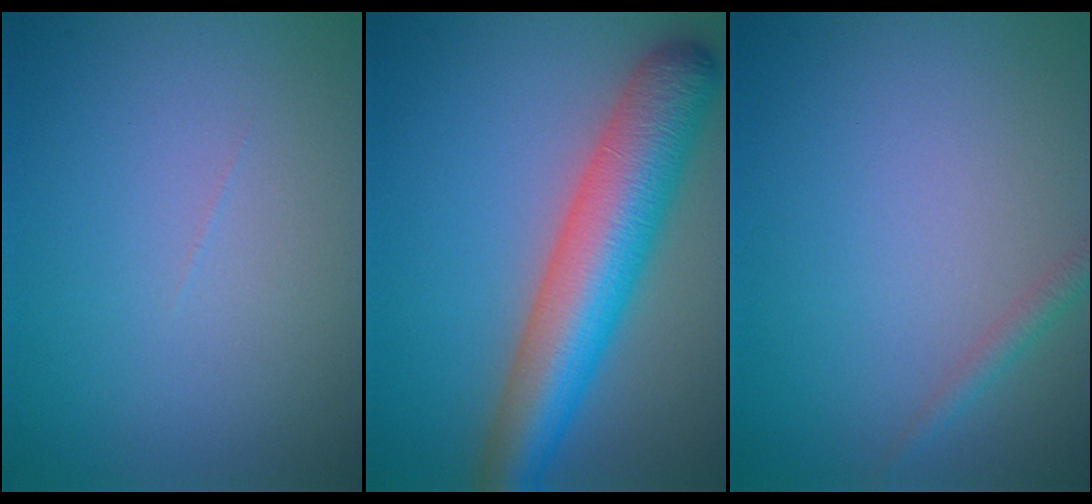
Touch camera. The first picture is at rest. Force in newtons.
{"total": 9.1, "press": 9.1, "slide": 0.3}
{"total": 1.2, "press": 1.2, "slide": 0.1}